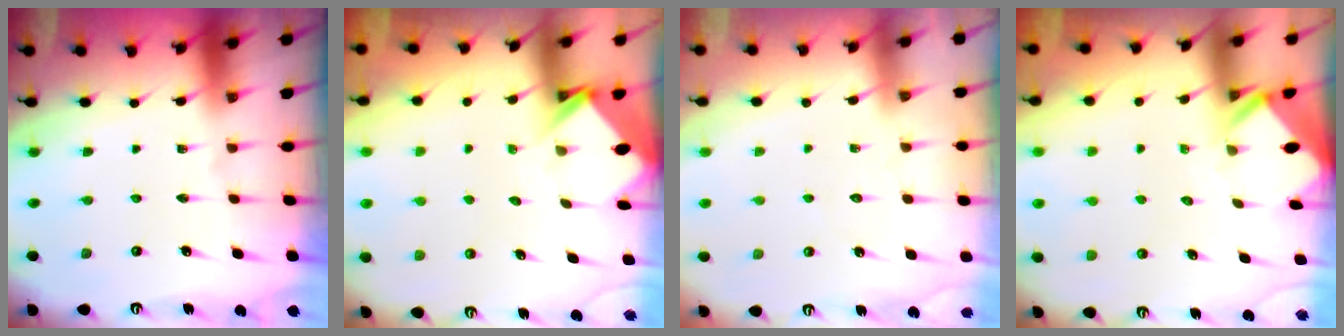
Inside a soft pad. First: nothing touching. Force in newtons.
{"total": 3.9, "press": 3.8, "slide": 0.3}
{"total": 2.9, "press": 2.9, "slide": 0.3}
{"total": 2.8, "press": 2.8, "slide": 0.2}